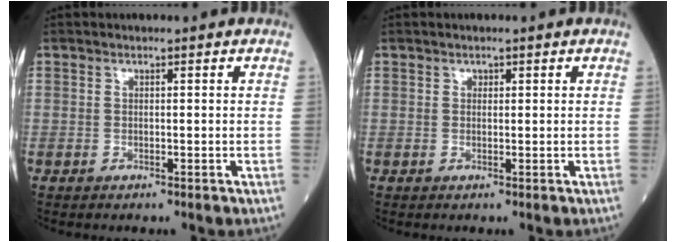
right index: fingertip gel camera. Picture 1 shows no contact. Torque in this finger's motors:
{"motor_torque": [-0.04, 0.04, -0.02, 0.01]}